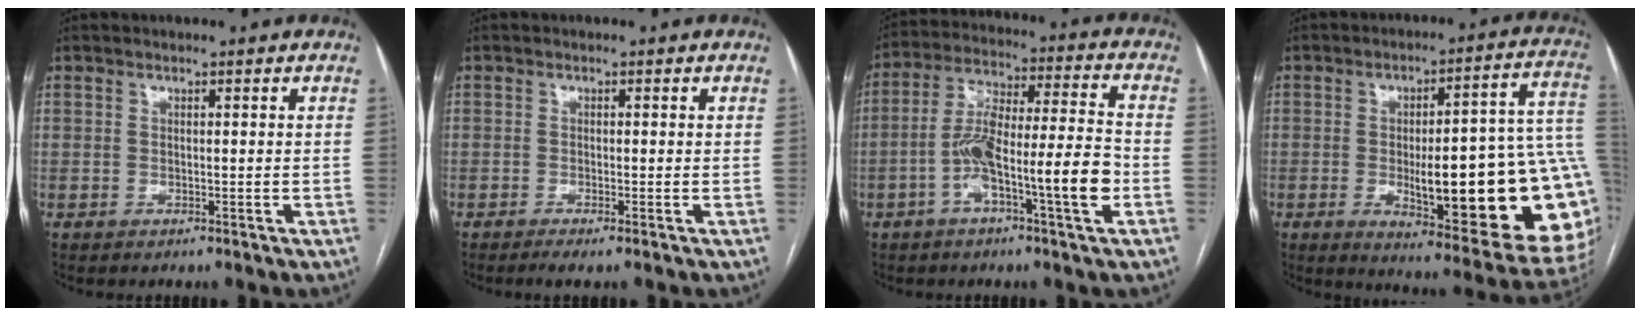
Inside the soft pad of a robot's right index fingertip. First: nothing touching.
{"total": 1.8, "force": [-1.0, 0.0, 1.4], "torque": [-0.027, -0.004, -0.019]}
{"total": 13.7, "force": [-4.3, 1.2, 13.0], "torque": [-0.229, 0.018, -0.076]}
{"total": 27.5, "force": [-3.2, 5.6, 26.8], "torque": [-0.257, 0.011, -0.033]}